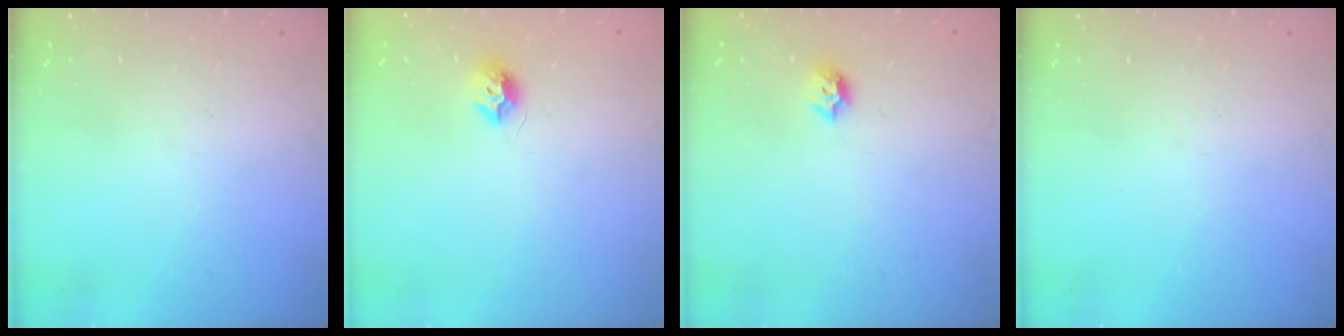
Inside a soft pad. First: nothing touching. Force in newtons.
{"total": 7.6, "press": 7.6, "slide": 0.4}
{"total": 6.3, "press": 6.3, "slide": 0.2}
{"total": 0.0}